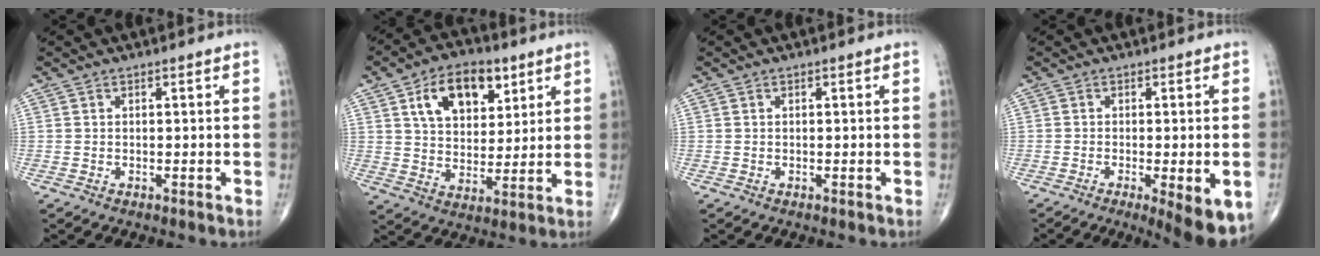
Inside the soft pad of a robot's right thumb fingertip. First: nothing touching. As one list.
[{"total": 13.9, "force": [6.1, 8.6, 9.0], "torque": [-0.109, -0.018, 0.107]}, {"total": 0.0}, {"total": 9.7, "force": [-4.1, 2.5, 8.4], "torque": [-0.109, -0.013, -0.056]}]